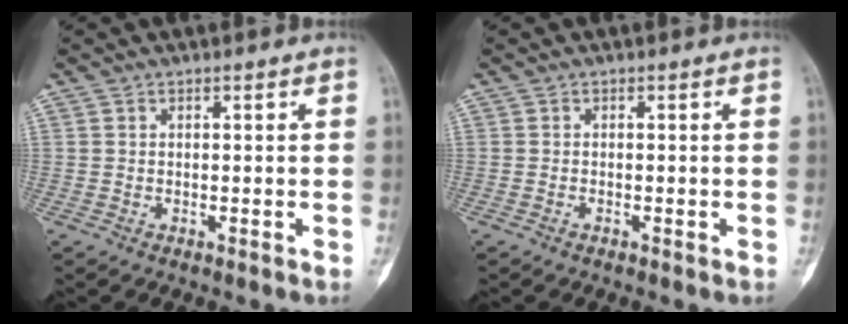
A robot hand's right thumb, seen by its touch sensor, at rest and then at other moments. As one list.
[{"total": 0.0}]